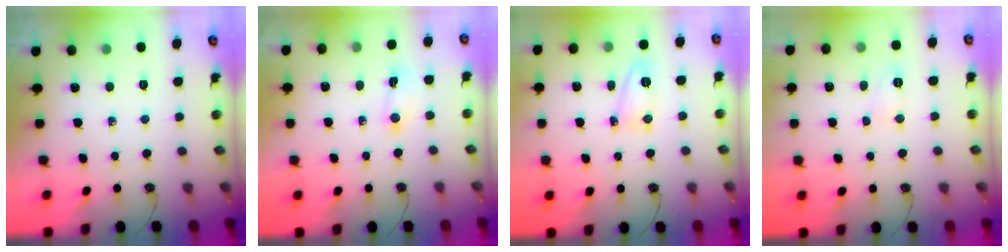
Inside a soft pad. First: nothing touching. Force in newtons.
{"total": 3.8, "press": 3.7, "slide": 0.4}
{"total": 5.7, "press": 5.7, "slide": 0.6}
{"total": 4.1, "press": 4.0, "slide": 0.5}